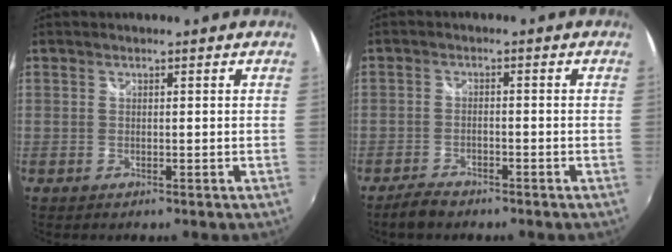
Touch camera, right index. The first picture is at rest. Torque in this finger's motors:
{"motor_torque": [0.26, 0.04, 0.15, 0.00]}